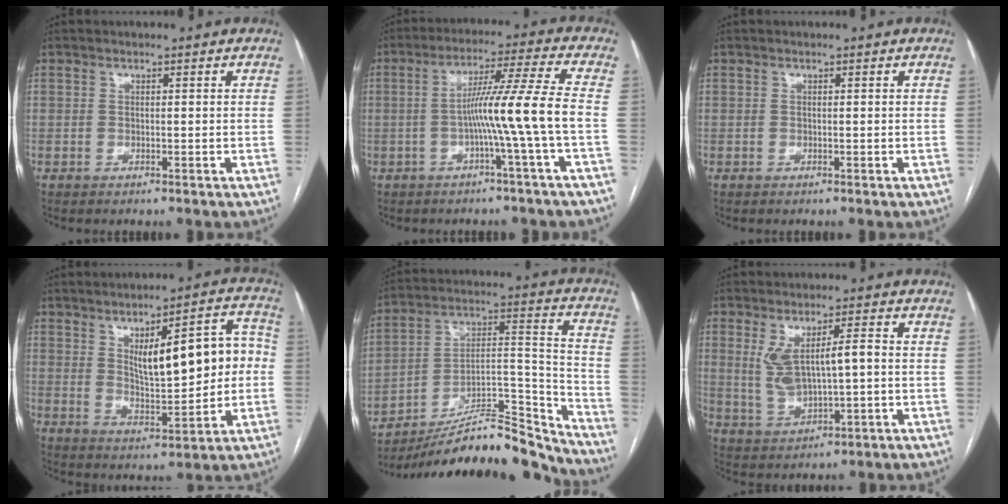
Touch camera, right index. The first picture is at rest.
{"total": 9.6, "force": [-2.3, -2.5, 9.0], "torque": [-0.154, 0.015, -0.039]}
{"total": 0.0}
{"total": 13.6, "force": [1.7, 4.3, 12.8], "torque": [-0.177, 0.028, 0.037]}
{"total": 21.4, "force": [-20.0, 2.4, 7.2], "torque": [-0.096, 0.046, -0.319]}
{"total": 8.0, "force": [0.9, 2.5, 7.5], "torque": [-0.149, 0.014, 0.031]}